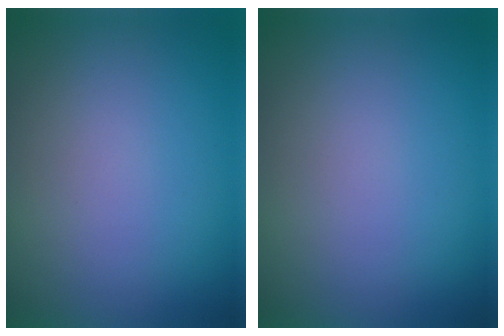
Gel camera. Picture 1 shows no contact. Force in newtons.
{"total": 0.0}